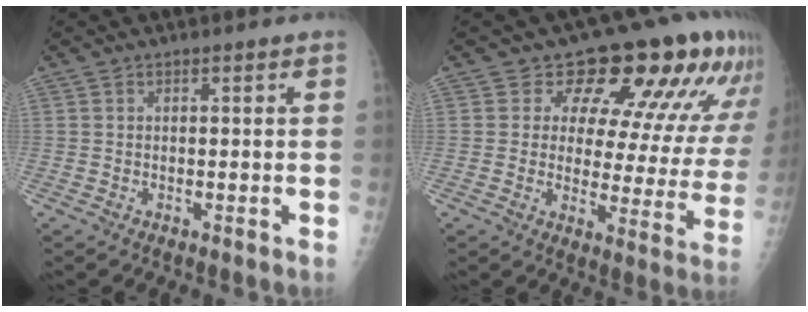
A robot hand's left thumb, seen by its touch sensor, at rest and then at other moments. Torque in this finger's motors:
{"motor_torque": [0.11, 0.71, -0.03, -0.12, 0.05]}